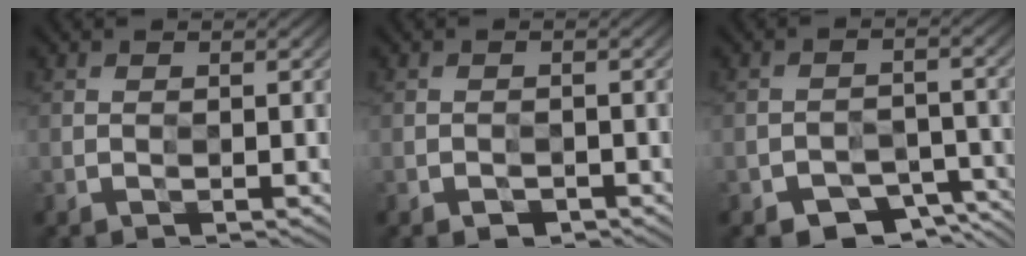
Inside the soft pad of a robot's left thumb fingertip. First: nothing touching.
{"total": 1.5, "force": [-1.3, 0.7, 0.6], "torque": [-0.003, -0.002, -0.019]}
{"total": 5.6, "force": [-5.0, 2.6, 0.4], "torque": [0.017, 0.009, -0.069]}